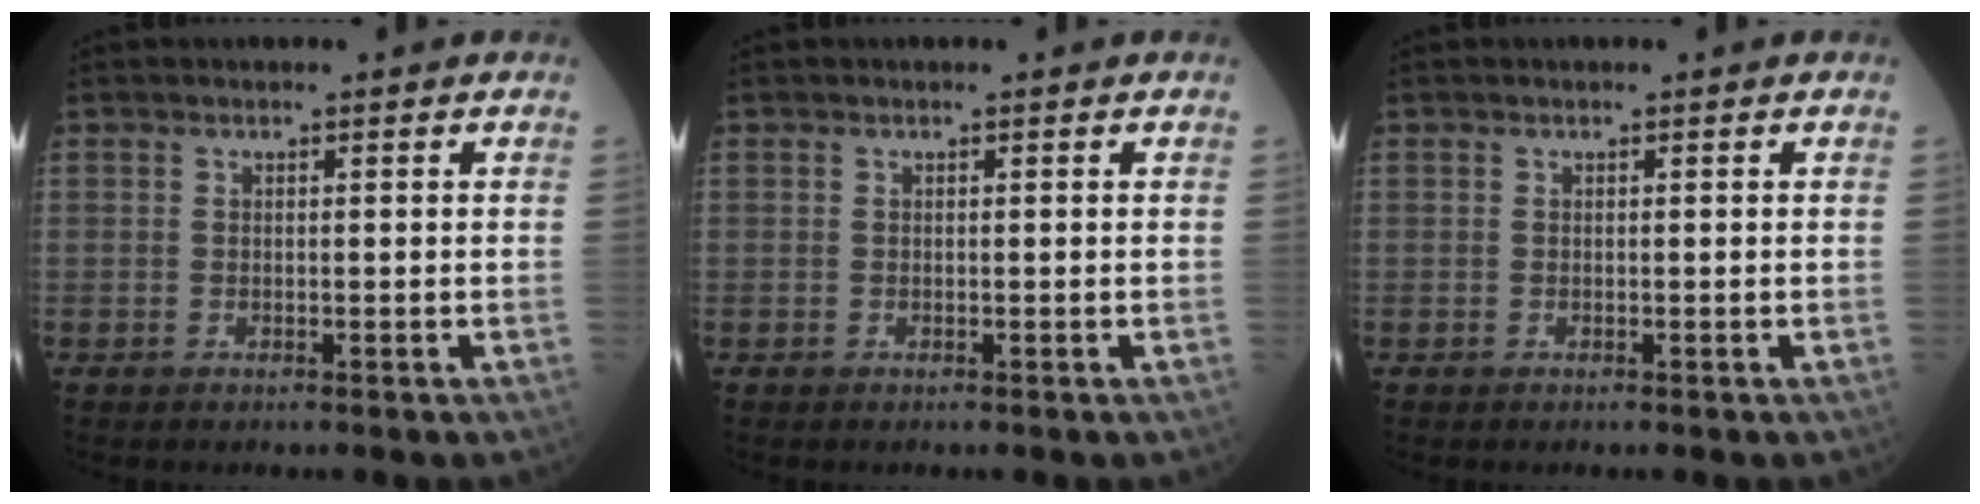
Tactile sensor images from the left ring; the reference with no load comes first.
{"total": 0.0}
{"total": 0.0}